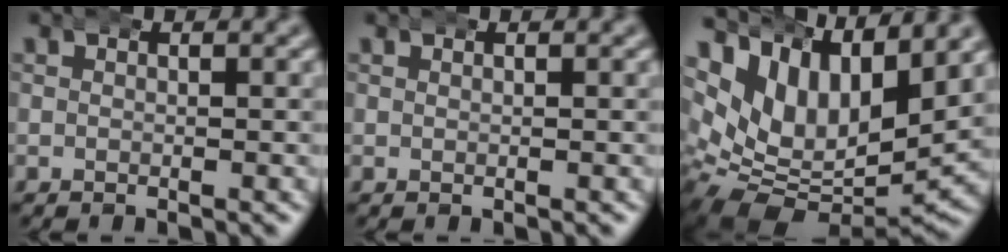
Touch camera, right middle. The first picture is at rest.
{"total": 0.0}
{"total": 11.9, "force": [1.5, 8.9, 7.7], "torque": [-0.162, -0.032, 0.028]}